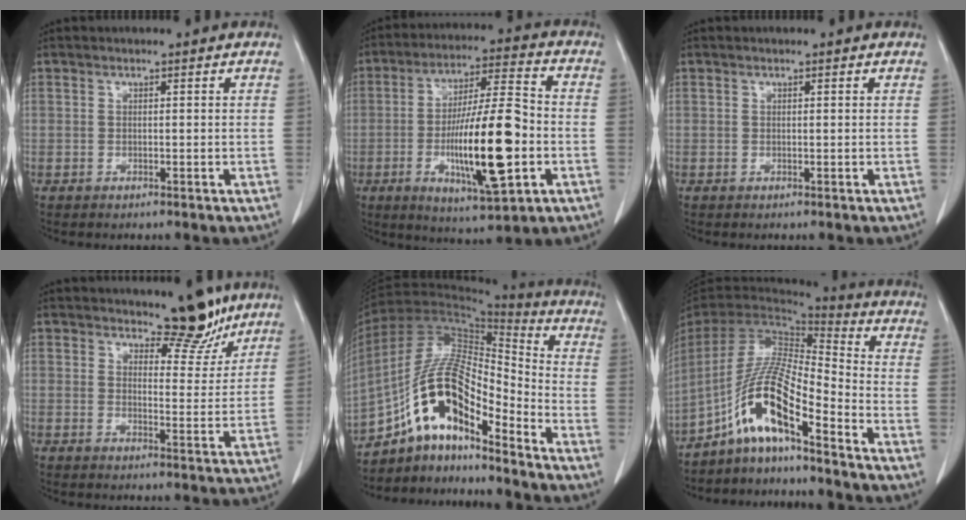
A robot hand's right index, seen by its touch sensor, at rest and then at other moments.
{"total": 17.3, "force": [-3.9, 2.7, 16.6], "torque": [-0.295, -0.004, -0.058]}
{"total": 0.0}
{"total": 6.6, "force": [5.7, 2.1, 2.6], "torque": [-0.020, -0.021, 0.079]}
{"total": 15.2, "force": [-9.5, 4.0, 11.1], "torque": [-0.209, 0.038, -0.167]}
{"total": 11.8, "force": [-7.1, 1.2, 9.4], "torque": [-0.188, 0.007, -0.135]}